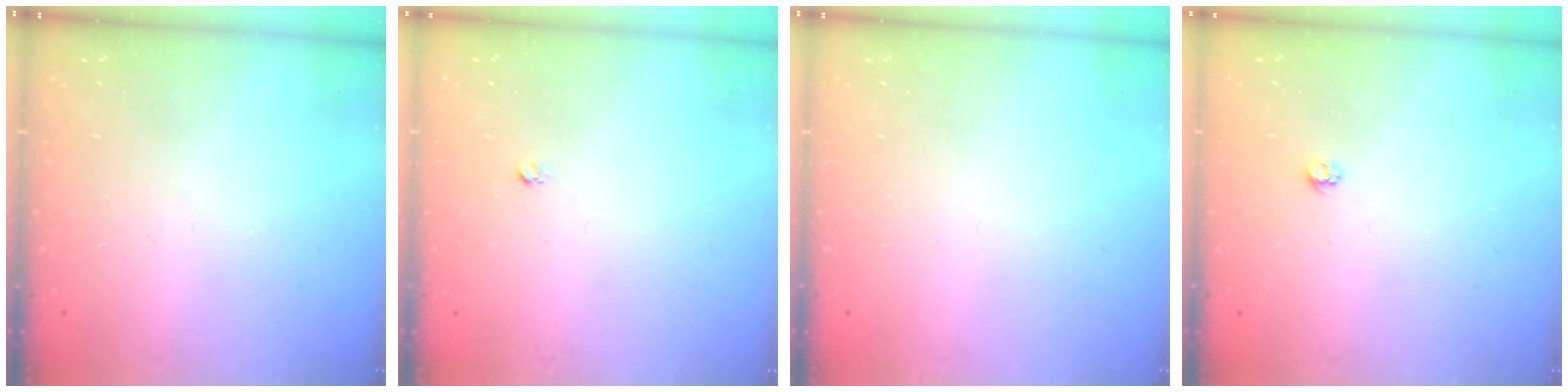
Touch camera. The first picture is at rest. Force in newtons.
{"total": 2.5, "press": 2.5, "slide": 0.2}
{"total": 0.0}
{"total": 3.2, "press": 3.2, "slide": 0.3}